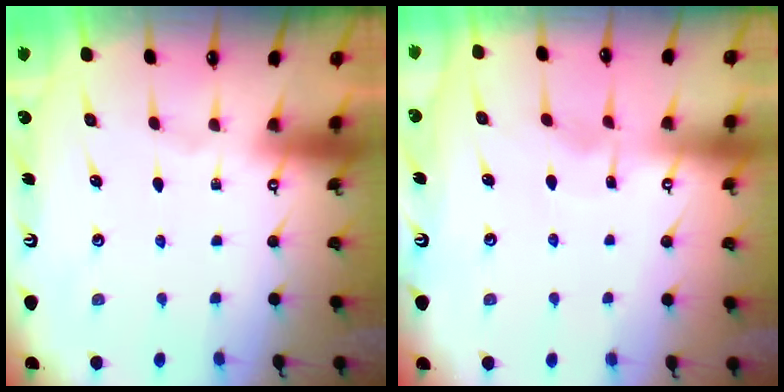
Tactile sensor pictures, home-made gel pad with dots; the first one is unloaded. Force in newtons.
{"total": 3.4, "press": 3.4, "slide": 0.4}